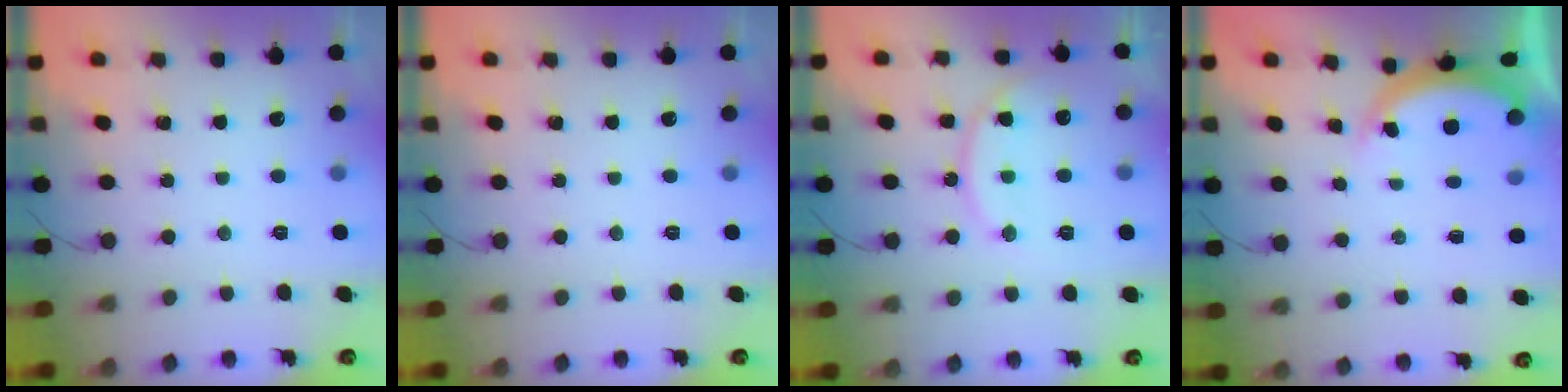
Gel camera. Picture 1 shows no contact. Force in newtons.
{"total": 0.0}
{"total": 14.2, "press": 14.2, "slide": 1.2}
{"total": 4.4, "press": 4.4, "slide": 0.3}